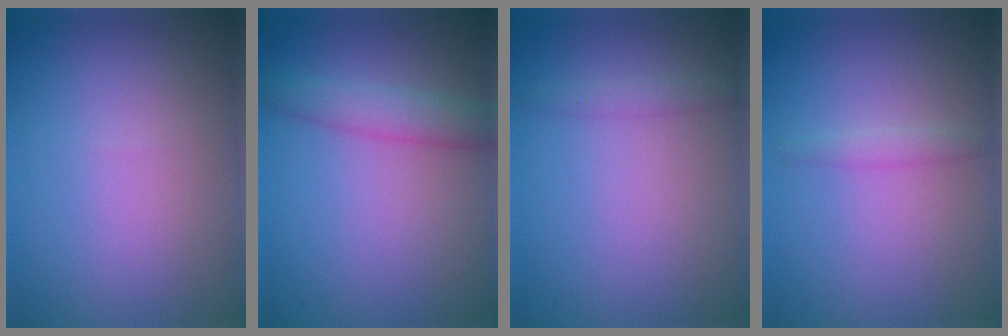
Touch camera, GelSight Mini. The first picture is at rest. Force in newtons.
{"total": 2.9, "press": 2.9, "slide": 0.1}
{"total": 1.1, "press": 1.1, "slide": 0.1}
{"total": 1.0, "press": 1.0, "slide": 0.1}